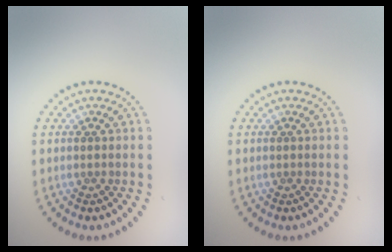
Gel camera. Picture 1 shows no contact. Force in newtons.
{"total": 0.0}